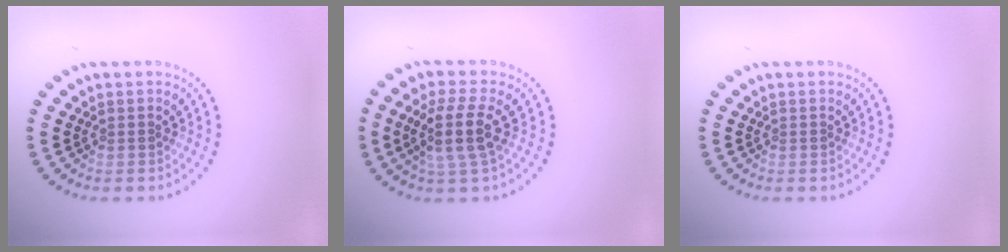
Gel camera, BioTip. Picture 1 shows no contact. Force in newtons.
{"total": 3.7, "press": 3.0, "slide": 2.3}
{"total": 0.0}